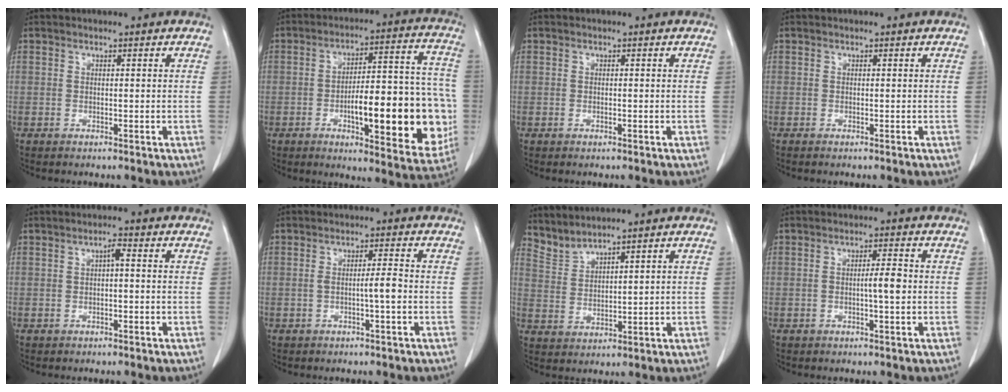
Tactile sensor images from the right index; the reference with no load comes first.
{"total": 20.5, "force": [-4.5, 5.6, 19.2], "torque": [-0.204, 0.031, -0.045]}
{"total": 0.0}
{"total": 0.0}
{"total": 1.5, "force": [0.1, 0.3, 1.4], "torque": [-0.024, 0.005, 0.001]}
{"total": 2.7, "force": [-0.6, -0.2, 2.6], "torque": [-0.040, 0.004, -0.009]}
{"total": 4.0, "force": [3.9, -0.6, 0.6], "torque": [-0.023, 0.003, 0.089]}
{"total": 3.1, "force": [-0.2, 0.2, 3.0], "torque": [-0.047, 0.003, -0.003]}